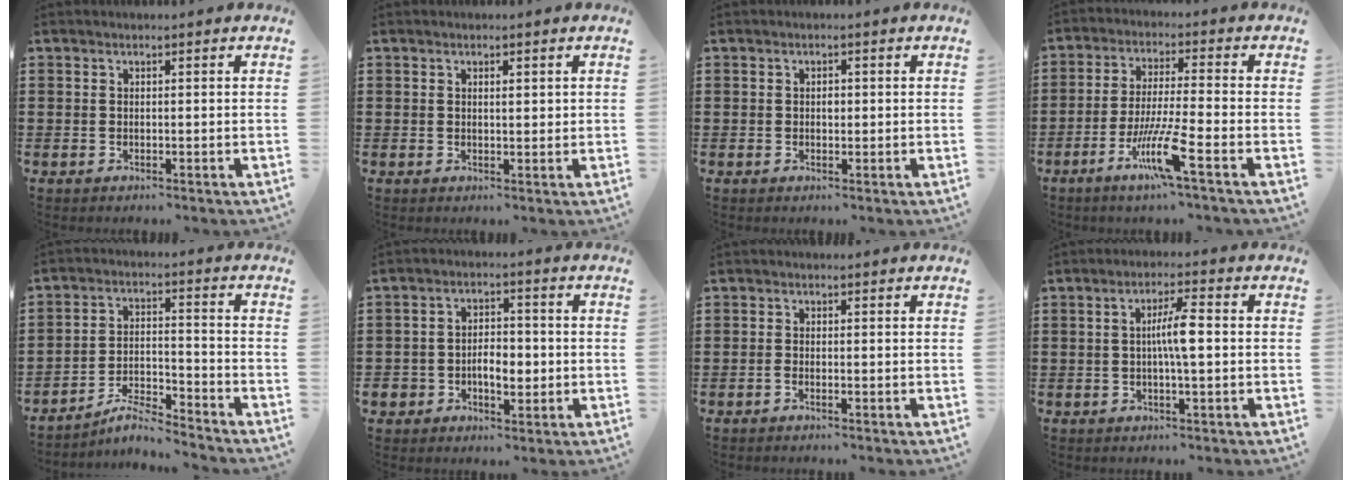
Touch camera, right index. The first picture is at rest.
{"total": 1.2, "force": [0.4, 0.4, 1.1], "torque": [-0.021, 0.005, 0.005]}
{"total": 1.2, "force": [0.1, 0.7, 1.0], "torque": [-0.019, 0.003, 0.000]}
{"total": 8.9, "force": [-4.8, 0.3, 7.5], "torque": [-0.153, -0.010, -0.093]}
{"total": 5.8, "force": [-5.4, 0.5, 2.2], "torque": [-0.051, -0.001, -0.107]}
{"total": 5.0, "force": [-1.4, 3.7, 3.1], "torque": [-0.064, 0.011, -0.028]}
{"total": 0.9, "force": [-0.7, 0.1, 0.6], "torque": [-0.012, -0.004, -0.011]}
{"total": 5.1, "force": [-0.1, 0.7, 5.1], "torque": [-0.091, 0.003, -0.006]}